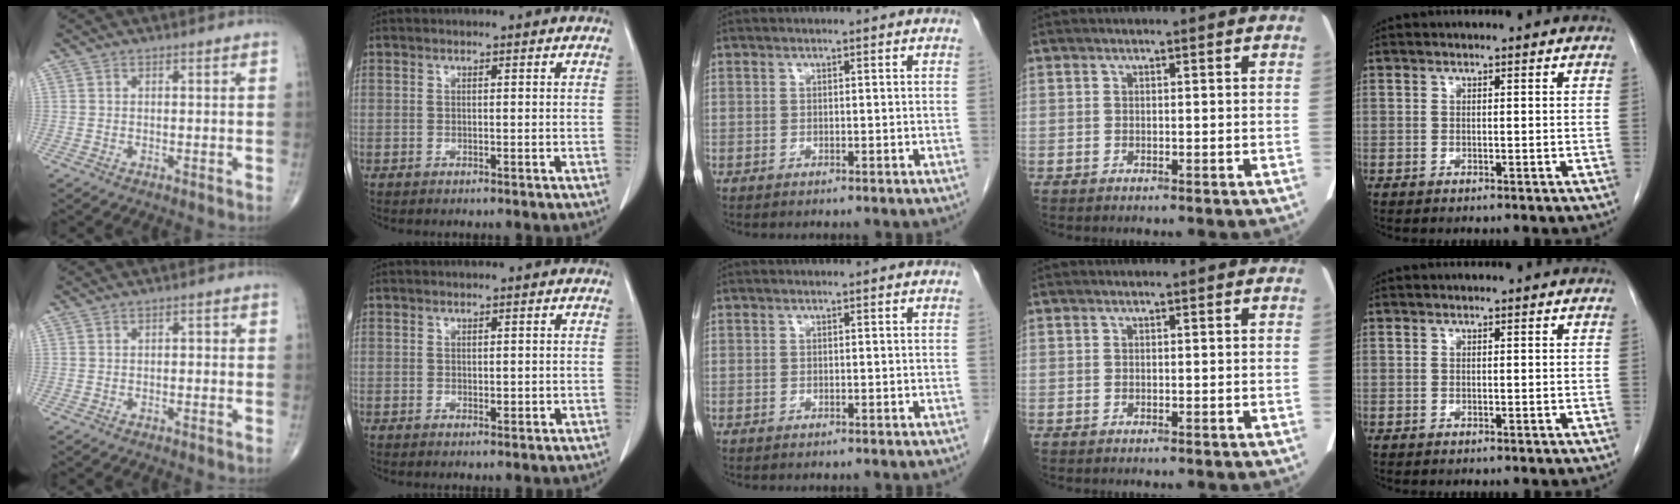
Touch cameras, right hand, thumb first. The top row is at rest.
{"thumb": {"total": 1.1, "force": [-0.2, 0.7, 0.8], "torque": [0.000, 0.002, -0.008]}, "index": {"total": 1.2, "force": [0.0, 0.6, 1.0], "torque": [-0.012, -0.004, 0.005]}}